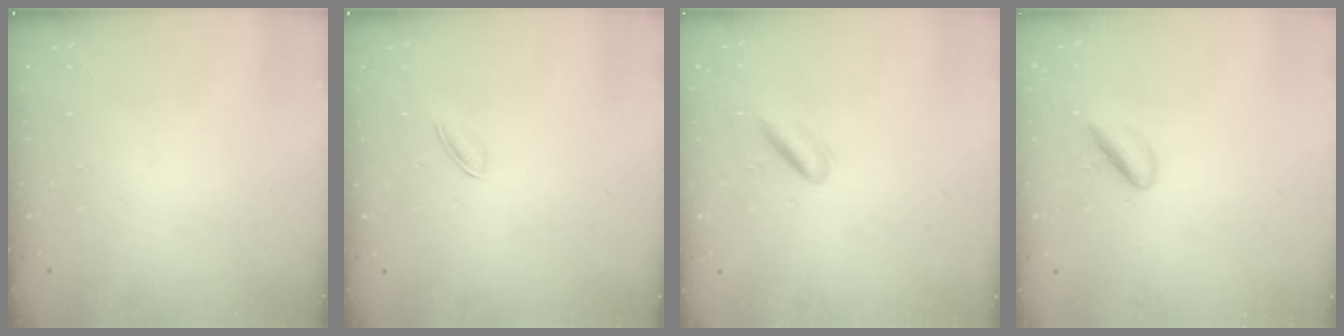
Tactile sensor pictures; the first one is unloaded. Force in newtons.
{"total": 2.7, "press": 2.6, "slide": 0.7}
{"total": 2.7, "press": 2.6, "slide": 0.8}
{"total": 2.9, "press": 2.9, "slide": 0.4}